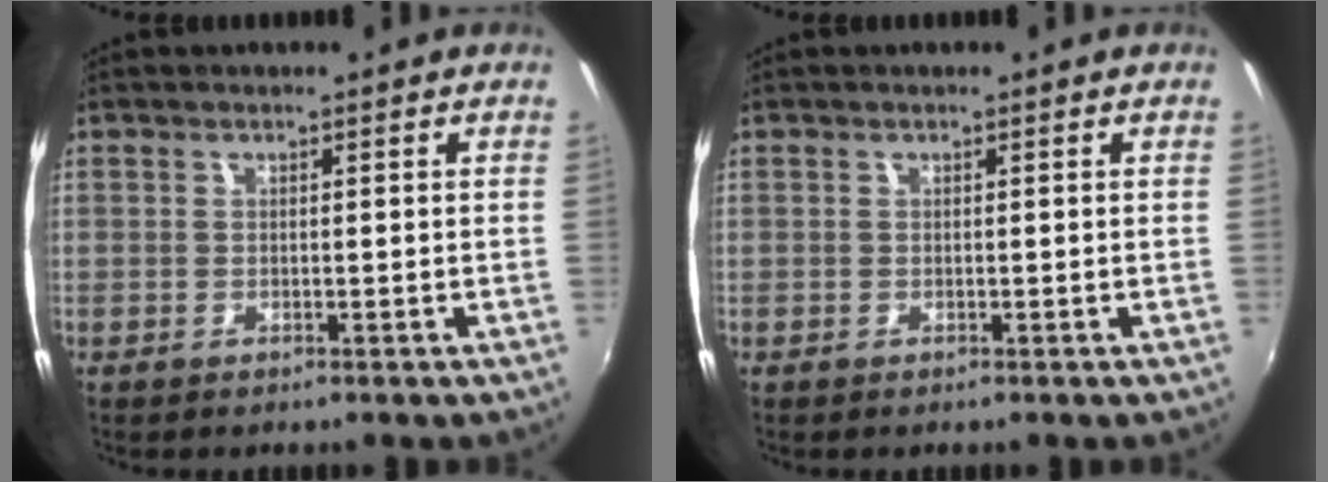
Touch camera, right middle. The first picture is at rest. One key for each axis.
{"total": 0.0}